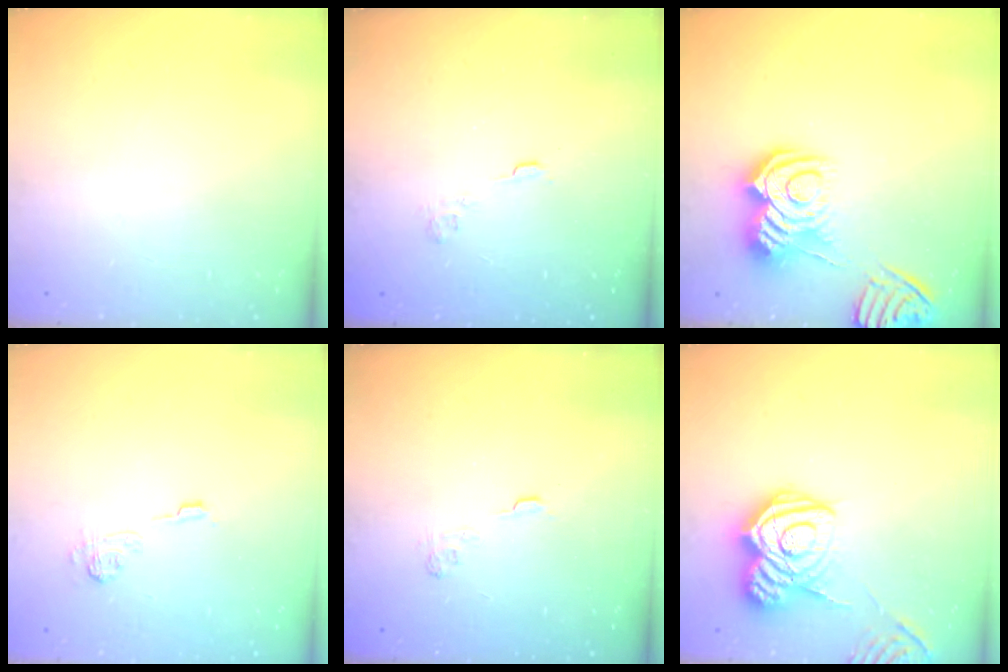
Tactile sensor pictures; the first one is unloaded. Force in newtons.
{"total": 2.6, "press": 2.2, "slide": 1.4}
{"total": 14.8, "press": 14.7, "slide": 1.5}
{"total": 8.3, "press": 8.3, "slide": 0.3}
{"total": 2.9, "press": 2.5, "slide": 1.4}
{"total": 16.6, "press": 16.6, "slide": 1.1}